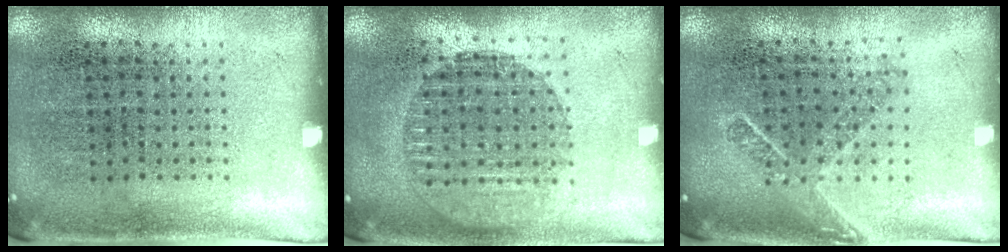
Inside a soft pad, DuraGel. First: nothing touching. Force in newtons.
{"total": 1.5, "press": 1.3, "slide": 0.7}
{"total": 1.7, "press": 1.3, "slide": 1.1}